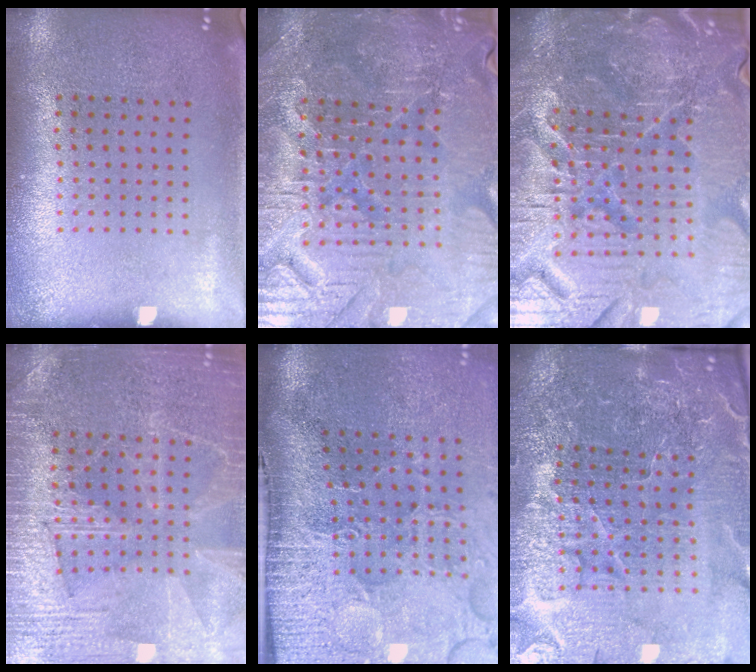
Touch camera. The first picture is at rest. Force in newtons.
{"total": 4.0, "press": 4.0, "slide": 0.7}
{"total": 7.2, "press": 6.4, "slide": 3.2}
{"total": 3.7, "press": 3.6, "slide": 0.7}
{"total": 5.1, "press": 4.0, "slide": 3.1}
{"total": 5.9, "press": 5.4, "slide": 2.3}